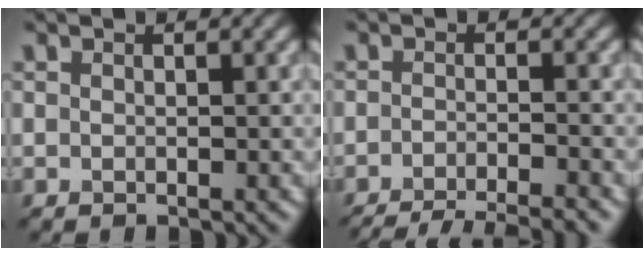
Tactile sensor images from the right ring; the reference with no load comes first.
{"total": 7.7, "force": [-6.6, 1.6, 3.6], "torque": [-0.052, -0.017, -0.096]}